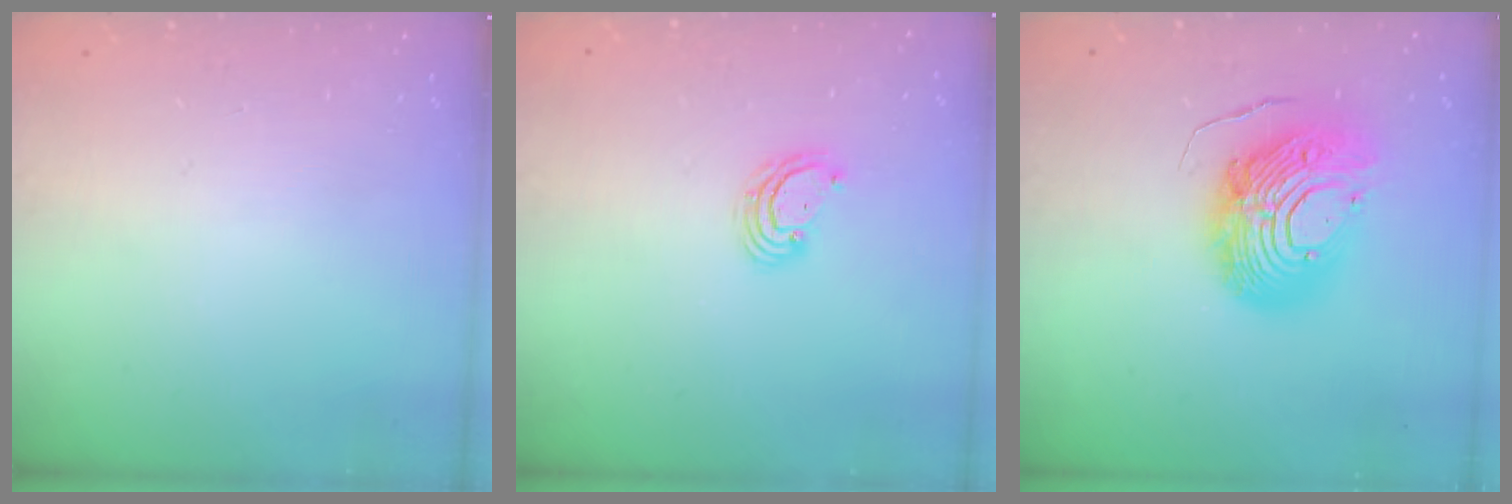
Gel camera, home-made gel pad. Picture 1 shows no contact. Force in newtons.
{"total": 3.9, "press": 3.9, "slide": 0.1}
{"total": 16.1, "press": 16.0, "slide": 1.4}